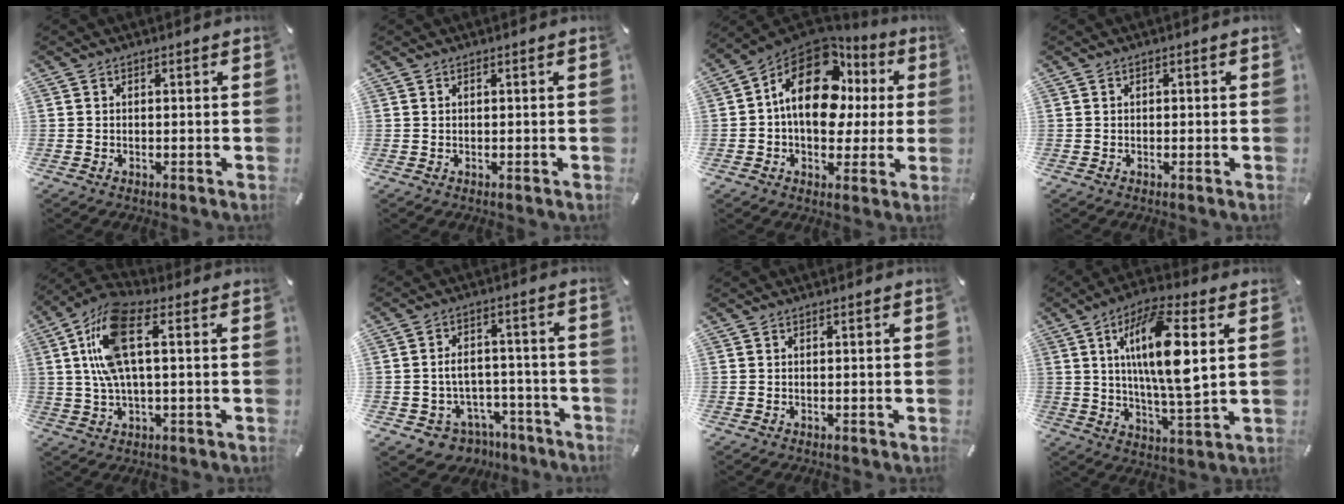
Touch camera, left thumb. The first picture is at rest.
{"total": 0.0}
{"total": 19.0, "force": [5.4, 12.3, 13.4], "torque": [-0.227, -0.026, 0.092]}
{"total": 0.8, "force": [-0.1, 0.6, 0.5], "torque": [-0.010, 0.004, -0.004]}
{"total": 12.9, "force": [2.9, 5.0, 11.6], "torque": [-0.255, -0.006, 0.046]}
{"total": 7.0, "force": [-1.9, 6.3, 2.4], "torque": [-0.043, 0.014, -0.028]}
{"total": 0.0}
{"total": 16.4, "force": [3.9, 4.7, 15.2], "torque": [-0.292, -0.012, 0.053]}